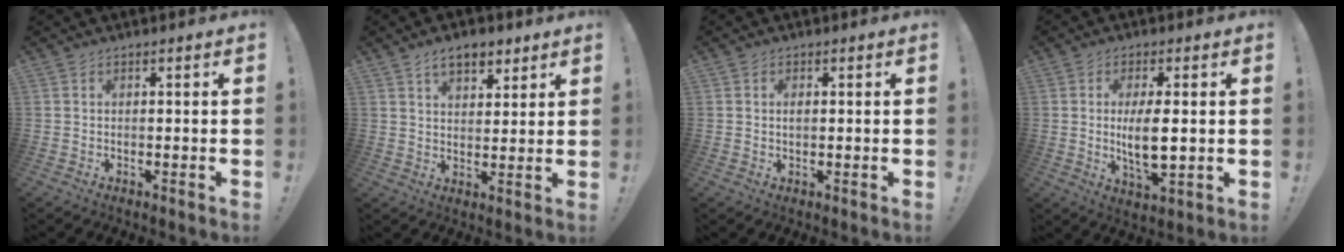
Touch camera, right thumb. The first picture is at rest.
{"total": 7.8, "force": [4.9, 4.5, 4.2], "torque": [-0.061, -0.014, 0.088]}
{"total": 1.0, "force": [0.0, 0.7, 0.7], "torque": [-0.014, 0.003, -0.001]}
{"total": 8.8, "force": [0.1, 3.2, 8.2], "torque": [-0.144, -0.019, -0.004]}